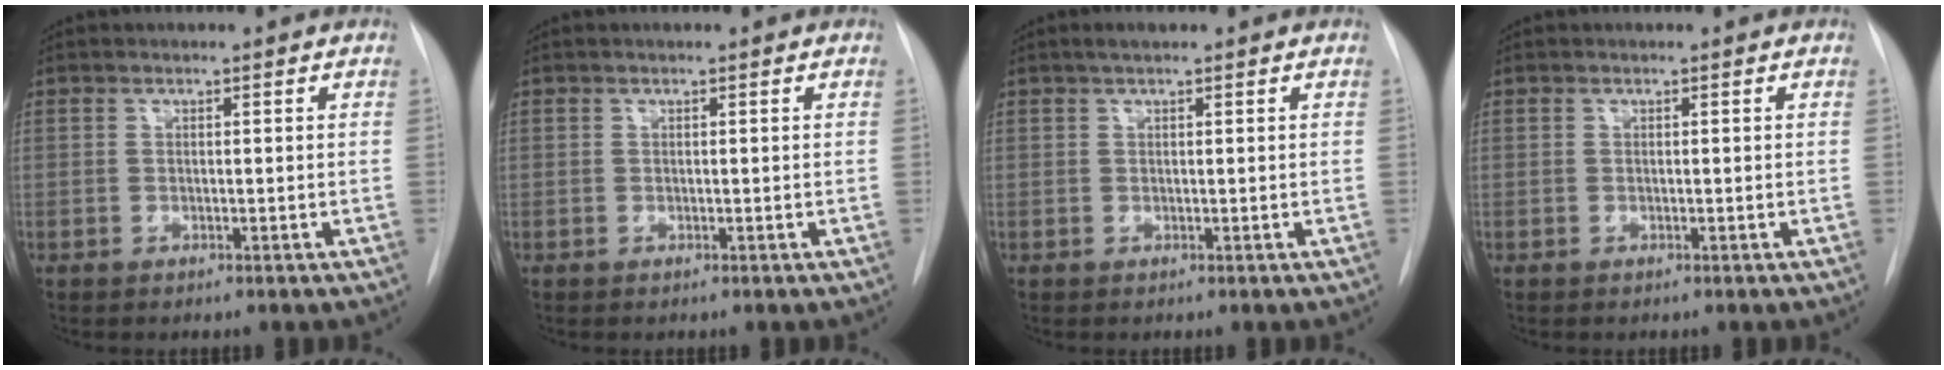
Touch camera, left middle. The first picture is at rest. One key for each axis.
{"total": 0.0}
{"total": 1.5, "fx": 1.1, "fy": 0.2, "fz": 1.0, "tx": -0.022, "ty": 0.009, "tz": 0.018}
{"total": 0.0}